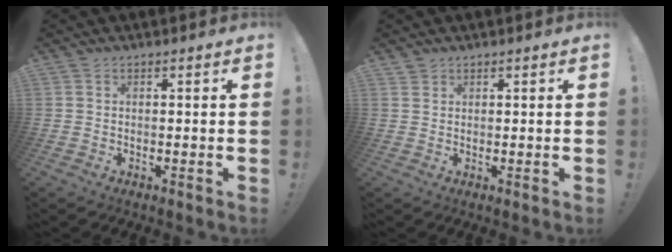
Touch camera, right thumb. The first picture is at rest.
{"total": 1.2, "force": [1.1, 0.6, 0.1], "torque": [0.003, -0.006, 0.020]}